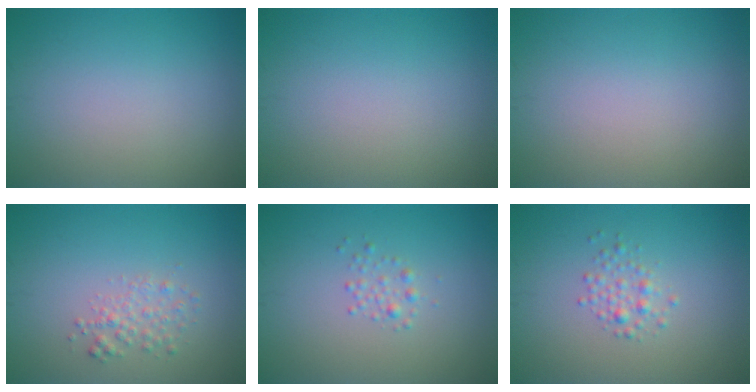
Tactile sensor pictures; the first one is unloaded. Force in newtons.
{"total": 0.0}
{"total": 0.0}
{"total": 1.7, "press": 1.7, "slide": 0.1}
{"total": 1.1, "press": 1.1, "slide": 0.0}
{"total": 1.6, "press": 1.6, "slide": 0.0}